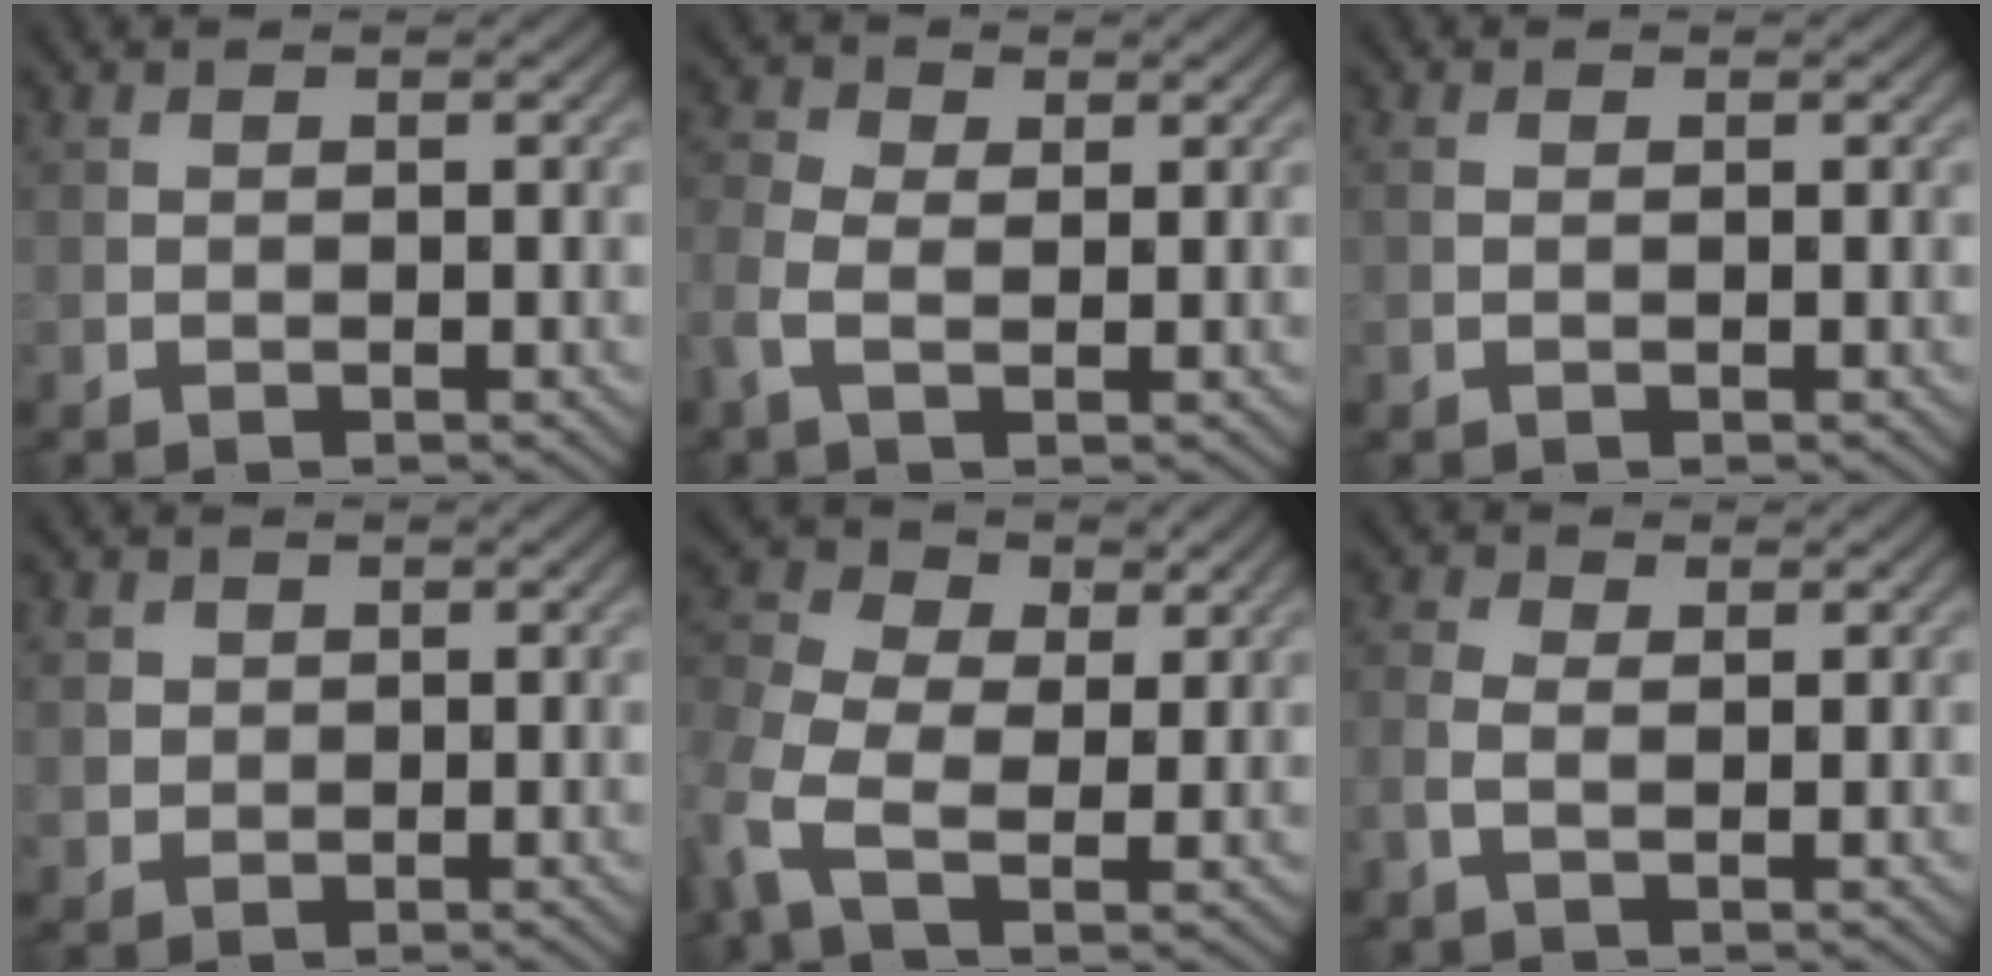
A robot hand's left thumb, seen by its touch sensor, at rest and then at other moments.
{"total": 4.0, "force": [-0.3, 2.5, 3.1], "torque": [-0.089, 0.006, -0.016]}
{"total": 0.9, "force": [0.1, 0.6, 0.7], "torque": [-0.020, 0.002, 0.004]}
{"total": 2.6, "force": [0.9, 2.3, 0.7], "torque": [-0.032, -0.007, 0.025]}
{"total": 7.9, "force": [-0.1, 5.4, 5.8], "torque": [-0.149, 0.011, -0.020]}
{"total": 2.4, "force": [0.0, 1.2, 2.0], "torque": [-0.055, 0.003, -0.003]}